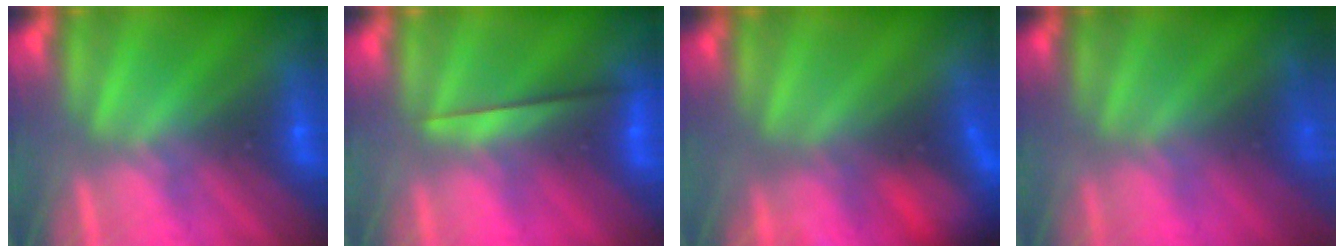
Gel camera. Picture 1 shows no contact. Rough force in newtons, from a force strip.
{"total": 2.3}
{"total": 7.3}
{"total": 7.7}